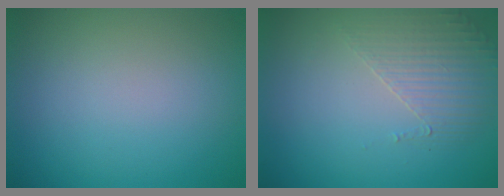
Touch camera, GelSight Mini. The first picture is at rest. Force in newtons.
{"total": 1.8, "press": 1.2, "slide": 1.3}